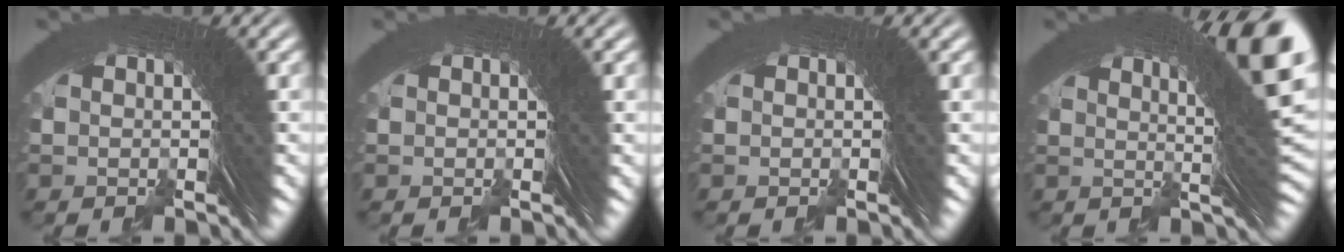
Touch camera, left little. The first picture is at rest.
{"total": 0.0}
{"total": 0.0}
{"total": 12.3, "force": [3.5, 4.3, 11.0], "torque": [-0.118, 0.020, 0.043]}